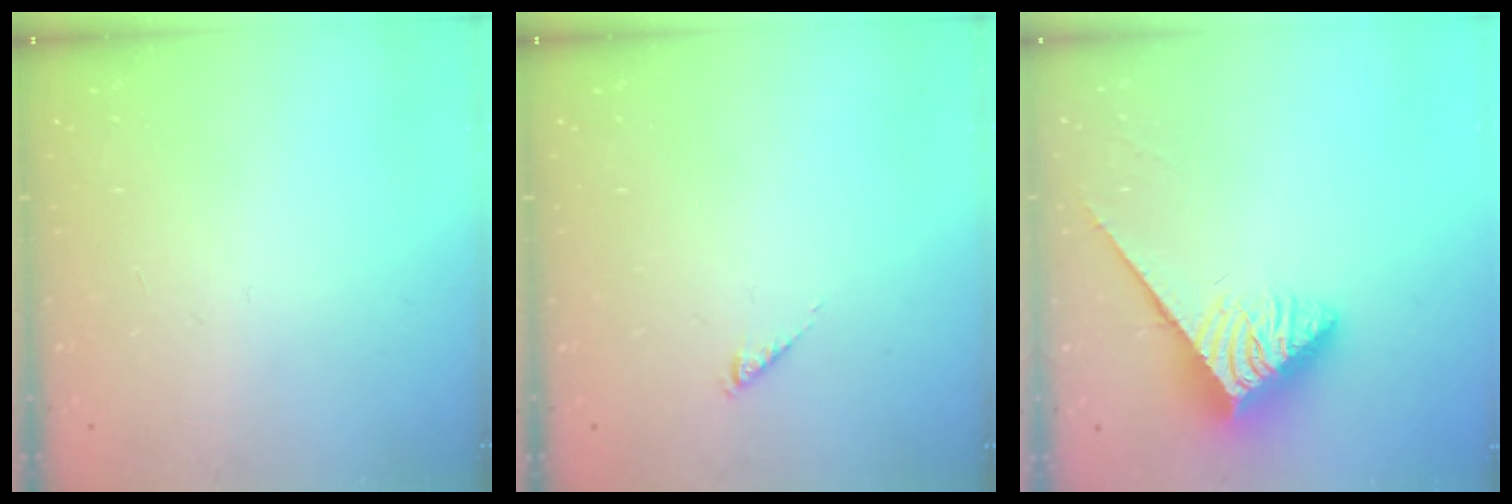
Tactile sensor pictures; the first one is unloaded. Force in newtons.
{"total": 0.0}
{"total": 3.9, "press": 3.9, "slide": 0.6}